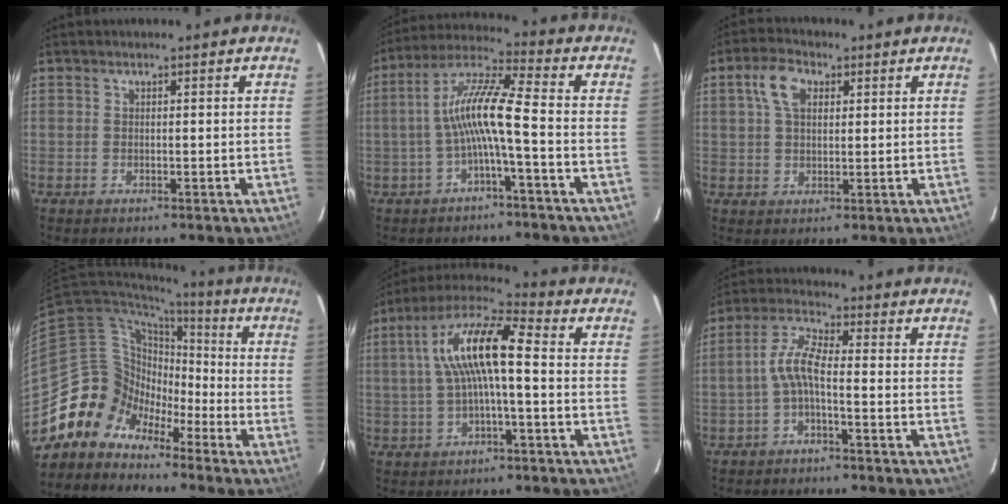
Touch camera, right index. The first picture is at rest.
{"total": 9.6, "force": [-2.4, 0.4, 9.3], "torque": [-0.200, 0.020, -0.045]}
{"total": 5.9, "force": [2.1, 3.6, 4.2], "torque": [-0.083, 0.020, 0.040]}
{"total": 9.7, "force": [-6.4, 7.2, 0.2], "torque": [-0.009, 0.047, -0.133]}
{"total": 12.8, "force": [0.7, 2.9, 12.4], "torque": [-0.238, 0.025, 0.006]}
{"total": 5.3, "force": [-1.8, 1.1, 4.8], "torque": [-0.112, 0.014, -0.038]}